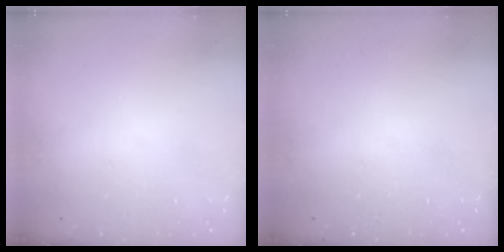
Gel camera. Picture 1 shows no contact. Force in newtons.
{"total": 0.0}